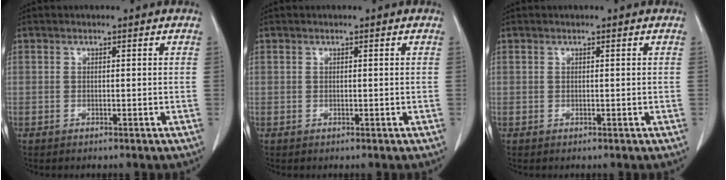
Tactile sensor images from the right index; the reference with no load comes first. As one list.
[{"total": 0.0}, {"total": 0.0}]